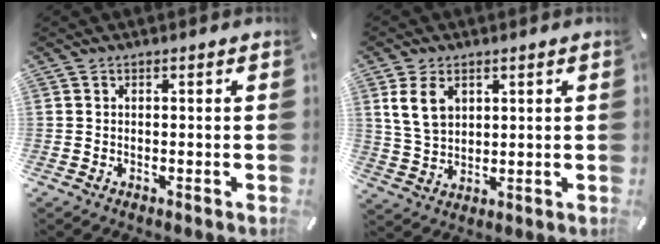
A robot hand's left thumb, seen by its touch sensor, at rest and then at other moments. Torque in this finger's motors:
{"motor_torque": [1.27, 1.46, 0.91, -0.67, 0.24]}